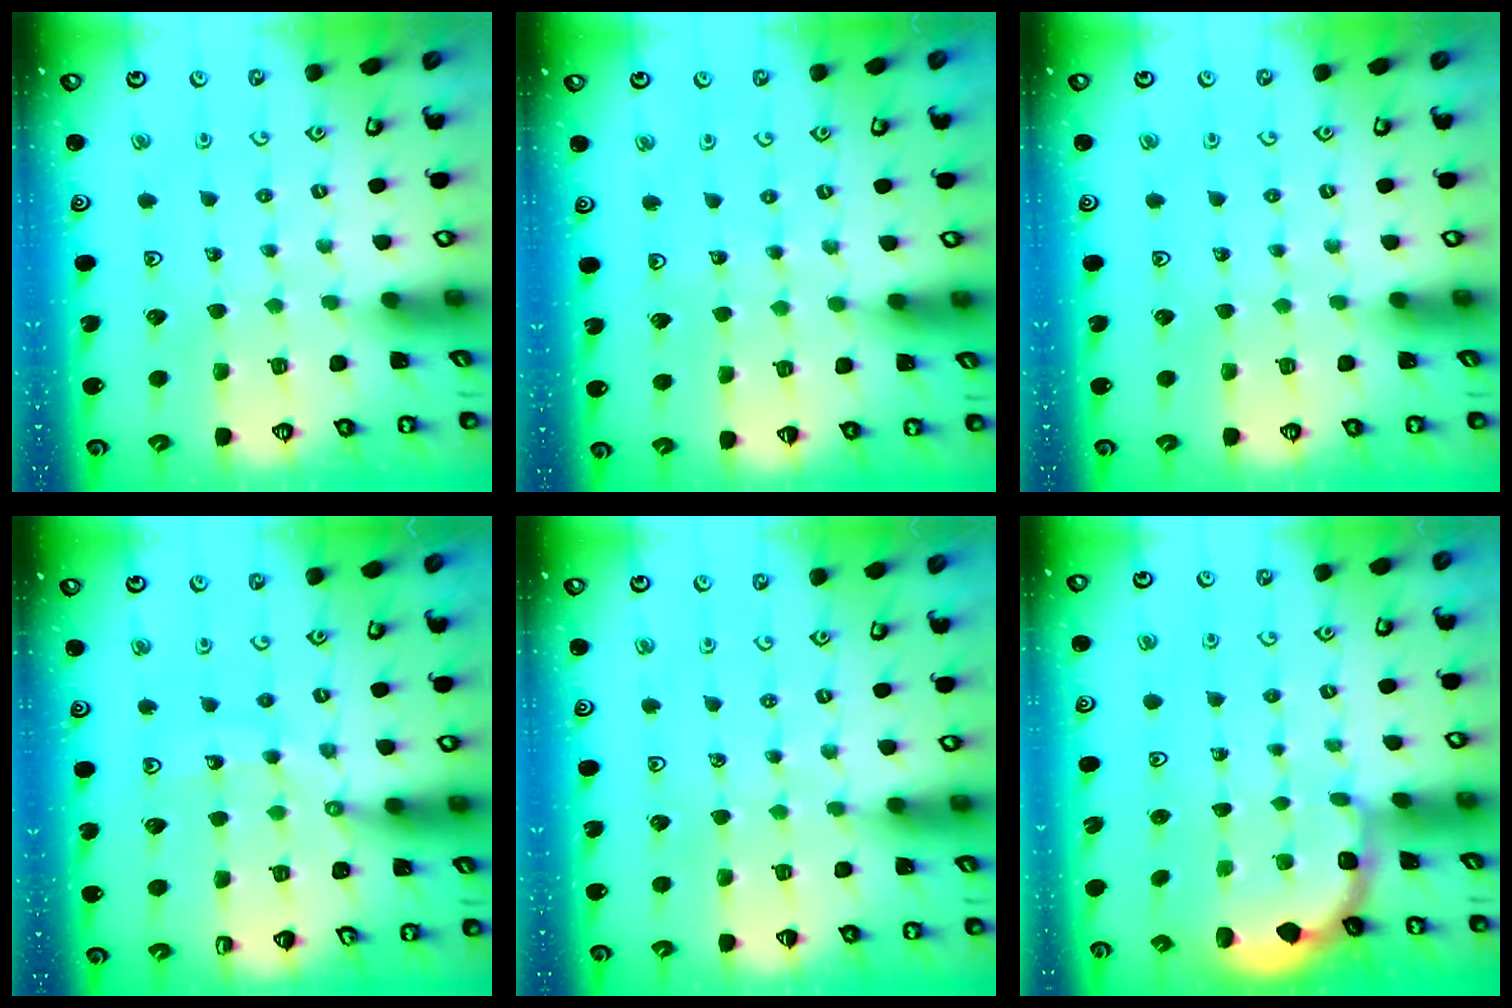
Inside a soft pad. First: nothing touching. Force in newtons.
{"total": 3.1, "press": 3.1, "slide": 0.3}
{"total": 0.0}
{"total": 11.0, "press": 10.9, "slide": 1.4}
{"total": 2.5, "press": 2.5, "slide": 0.5}
{"total": 1.8, "press": 1.7, "slide": 0.7}